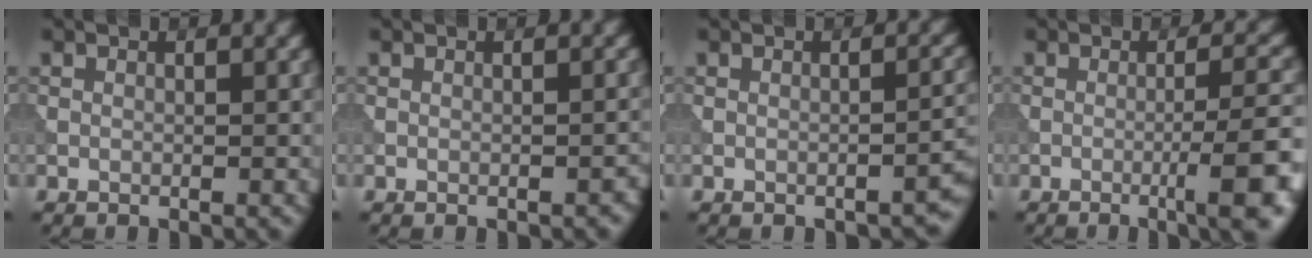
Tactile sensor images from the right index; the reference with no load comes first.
{"total": 0.7, "force": [-0.5, 0.2, 0.4], "torque": [-0.007, 0.002, -0.005]}
{"total": 2.5, "force": [-1.8, 0.7, 1.7], "torque": [-0.012, 0.010, -0.025]}
{"total": 6.9, "force": [-2.4, 1.4, 6.3], "torque": [-0.080, 0.009, -0.037]}